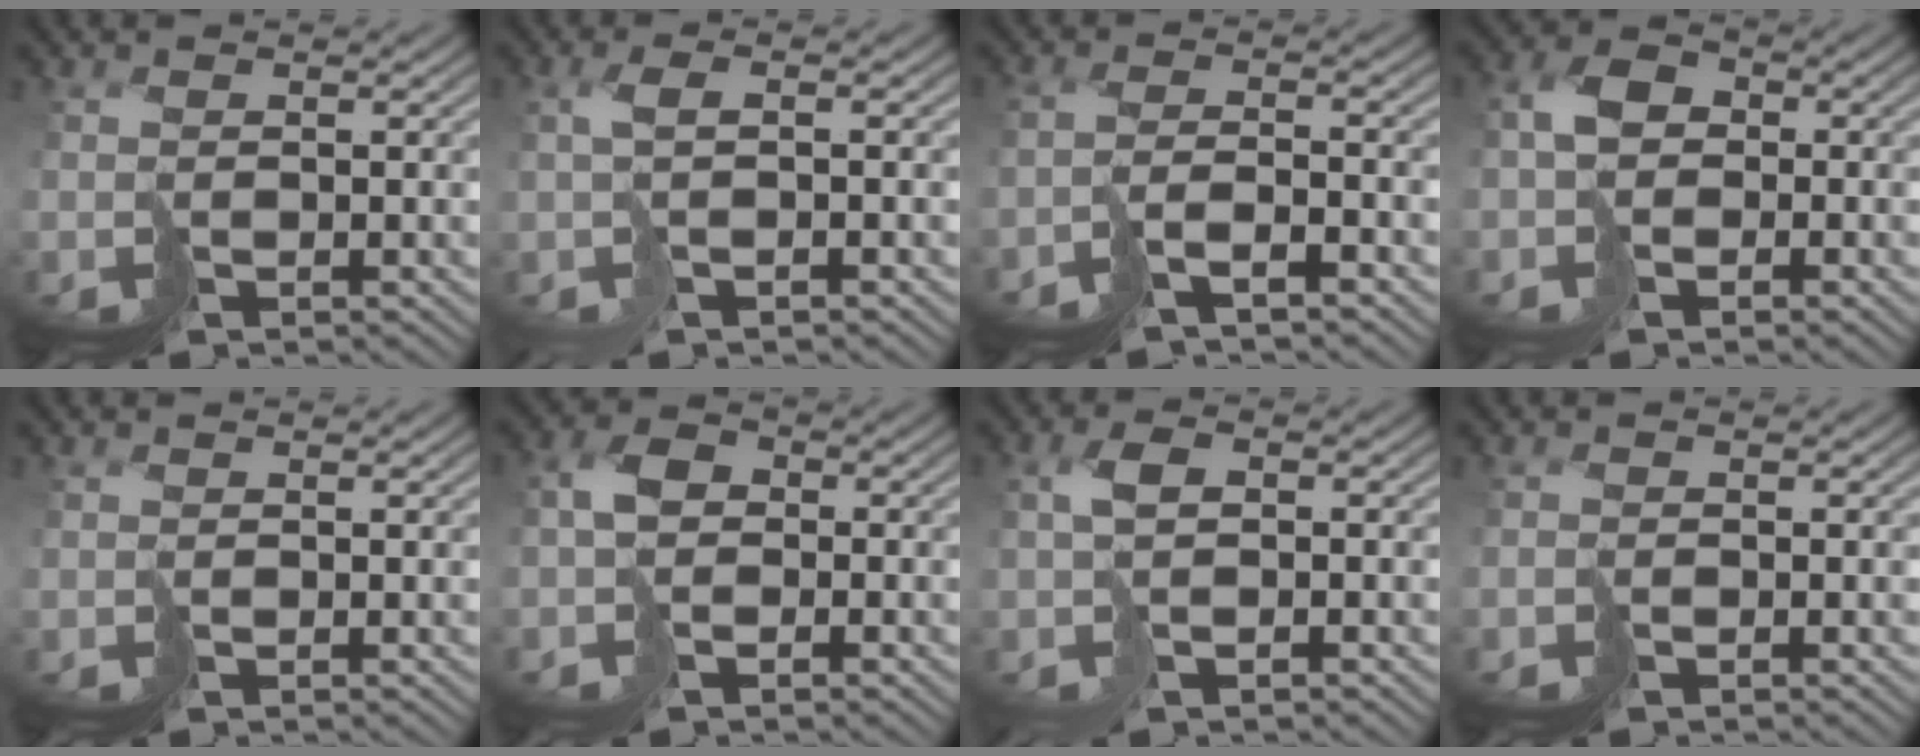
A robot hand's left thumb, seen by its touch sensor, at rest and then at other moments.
{"total": 2.4, "force": [0.0, 0.4, 2.3], "torque": [-0.047, 0.007, -0.003]}
{"total": 4.6, "force": [-3.2, 0.8, 3.1], "torque": [-0.063, 0.001, -0.068]}
{"total": 4.3, "force": [-1.1, 3.3, 2.6], "torque": [-0.055, 0.006, -0.031]}
{"total": 0.7, "force": [0.4, 0.4, 0.3], "torque": [-0.009, -0.001, 0.006]}
{"total": 3.8, "force": [-1.0, 2.8, 2.4], "torque": [-0.049, 0.006, -0.031]}
{"total": 2.7, "force": [-0.2, 1.3, 2.3], "torque": [-0.048, 0.006, -0.006]}
{"total": 0.8, "force": [-0.6, 0.5, 0.2], "torque": [-0.002, 0.001, -0.016]}